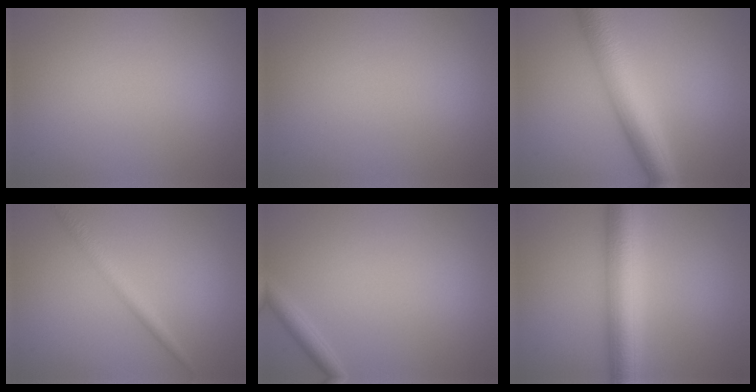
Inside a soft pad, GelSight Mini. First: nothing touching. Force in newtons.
{"total": 0.0}
{"total": 6.8, "press": 6.8, "slide": 0.1}
{"total": 1.9, "press": 1.9, "slide": 0.0}
{"total": 1.5, "press": 1.5, "slide": 0.2}
{"total": 7.1, "press": 7.1, "slide": 0.3}